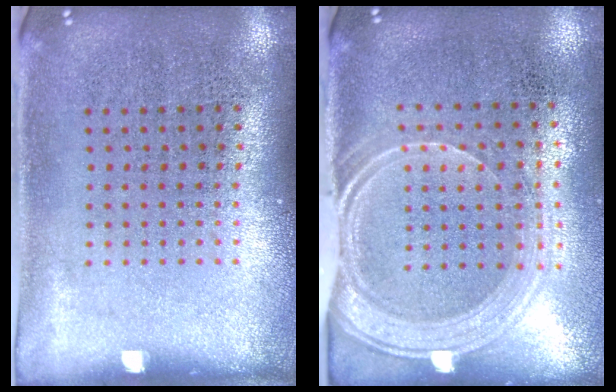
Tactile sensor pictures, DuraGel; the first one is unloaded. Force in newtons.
{"total": 1.9, "press": 1.6, "slide": 1.0}